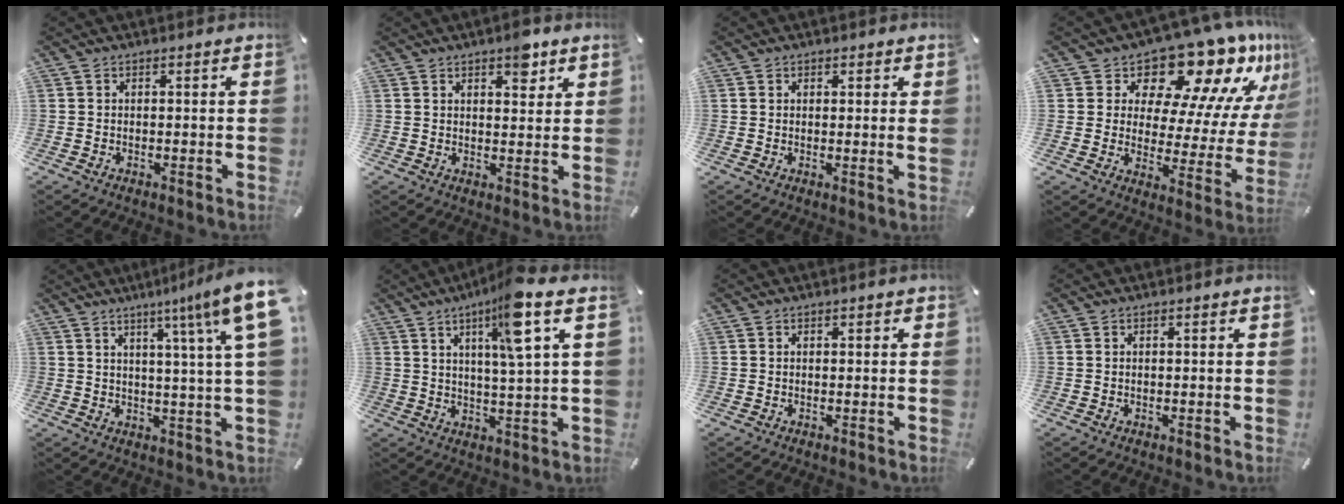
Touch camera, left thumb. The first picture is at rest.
{"total": 5.6, "force": [3.6, 2.7, 3.3], "torque": [-0.025, -0.018, 0.055]}
{"total": 1.4, "force": [0.7, 0.5, 1.2], "torque": [-0.008, -0.005, 0.008]}
{"total": 17.4, "force": [14.4, 6.7, 7.2], "torque": [-0.080, -0.145, 0.231]}
{"total": 14.0, "force": [6.4, 0.9, 12.5], "torque": [-0.192, -0.035, 0.094]}
{"total": 11.8, "force": [5.8, 1.5, 10.1], "torque": [-0.155, -0.024, 0.090]}
{"total": 0.0}
{"total": 0.0}